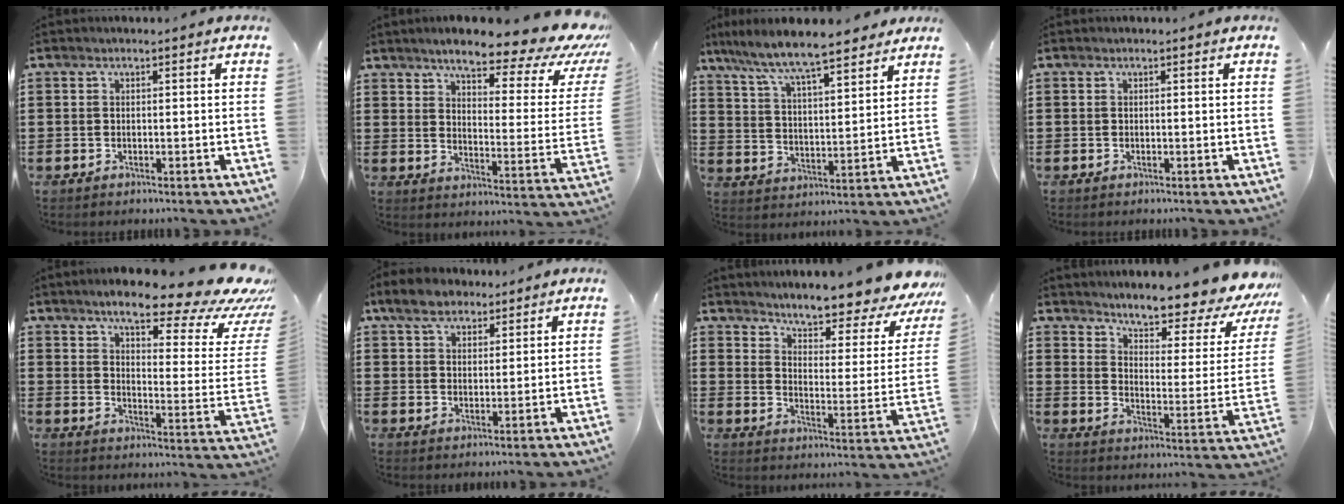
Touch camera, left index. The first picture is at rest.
{"total": 10.2, "force": [8.1, 1.5, 5.9], "torque": [-0.108, -0.060, 0.128]}
{"total": 7.6, "force": [6.8, 0.6, 3.3], "torque": [-0.093, -0.038, 0.115]}
{"total": 0.0}
{"total": 13.6, "force": [10.4, 2.3, 8.4], "torque": [-0.144, -0.074, 0.167]}
{"total": 5.5, "force": [4.1, 2.9, 2.2], "torque": [-0.052, 0.003, 0.075]}
{"total": 6.7, "force": [6.1, -0.1, 2.6], "torque": [-0.055, -0.059, 0.095]}
{"total": 8.2, "force": [7.3, 0.6, 3.7], "torque": [-0.071, -0.062, 0.113]}